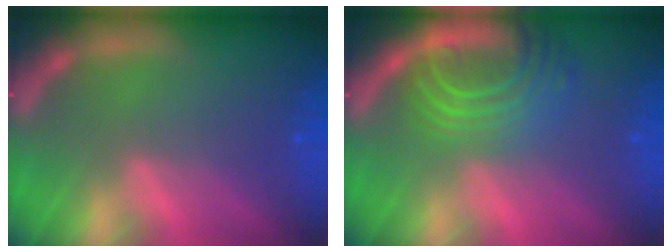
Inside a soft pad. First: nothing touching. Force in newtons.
{"total": 8.5}